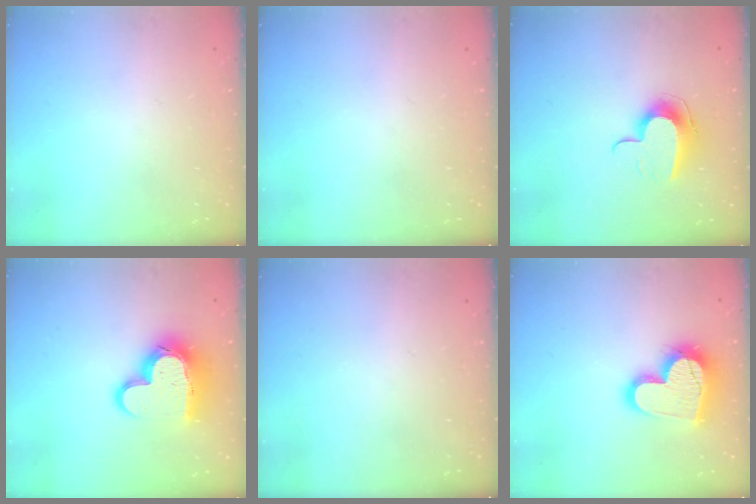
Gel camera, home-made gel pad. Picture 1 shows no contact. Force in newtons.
{"total": 0.0}
{"total": 10.3, "press": 10.3, "slide": 0.4}
{"total": 16.3, "press": 16.3, "slide": 1.1}
{"total": 0.0}
{"total": 18.6, "press": 18.5, "slide": 1.5}